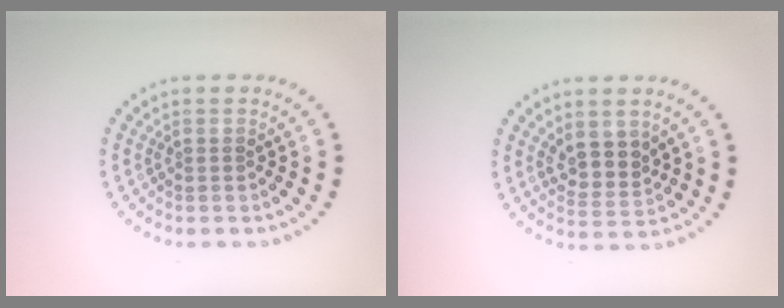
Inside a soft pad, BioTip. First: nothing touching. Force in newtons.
{"total": 2.9, "press": 2.5, "slide": 1.6}